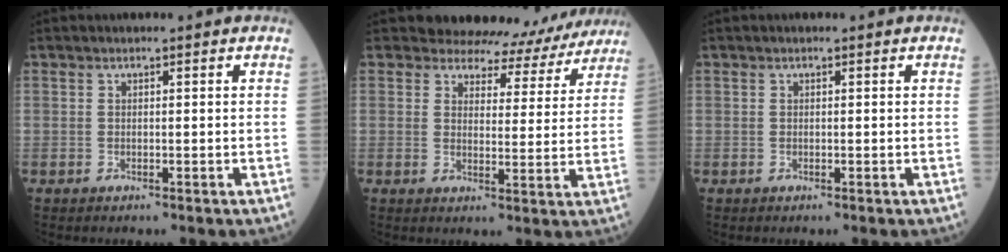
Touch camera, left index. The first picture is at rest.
{"total": 11.9, "force": [11.1, 4.2, -0.1], "torque": [0.032, -0.014, 0.106]}
{"total": 0.0}